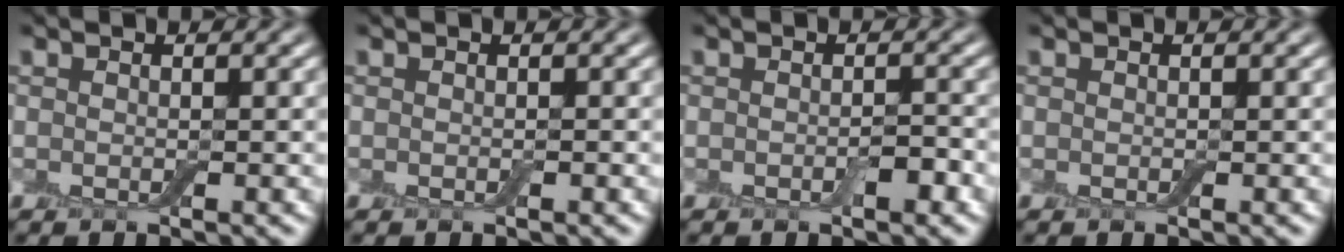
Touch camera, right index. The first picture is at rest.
{"total": 0.0}
{"total": 1.2, "force": [-0.5, 0.5, 1.0], "torque": [-0.014, 0.000, -0.007]}
{"total": 0.0}